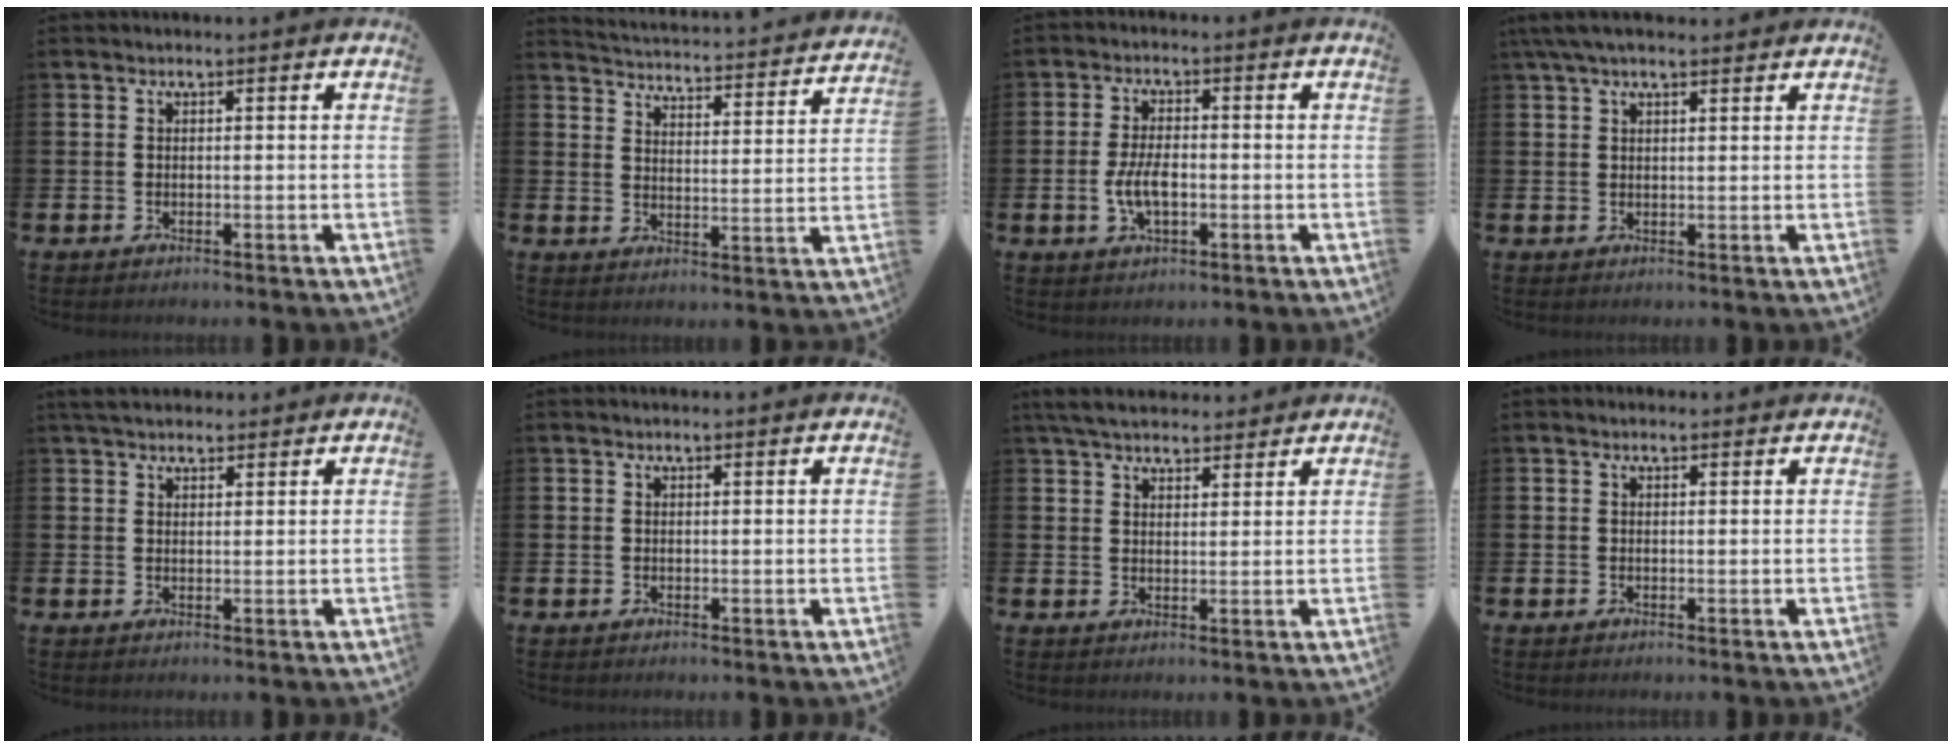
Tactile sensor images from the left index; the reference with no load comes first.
{"total": 4.0, "force": [4.0, 0.1, 0.3], "torque": [-0.031, -0.040, 0.066]}
{"total": 4.4, "force": [-0.7, 2.1, 3.8], "torque": [-0.065, -0.003, -0.015]}
{"total": 3.9, "force": [3.0, 1.1, 2.2], "torque": [-0.050, 0.001, 0.055]}
{"total": 3.7, "force": [3.4, 1.2, 0.8], "torque": [-0.016, -0.010, 0.063]}
{"total": 0.7, "force": [0.7, -0.1, 0.1], "torque": [0.004, -0.004, 0.013]}
{"total": 5.4, "force": [5.1, 1.3, 1.4], "torque": [-0.049, -0.013, 0.095]}
{"total": 0.8, "force": [0.7, 0.3, 0.3], "torque": [0.004, -0.002, 0.011]}